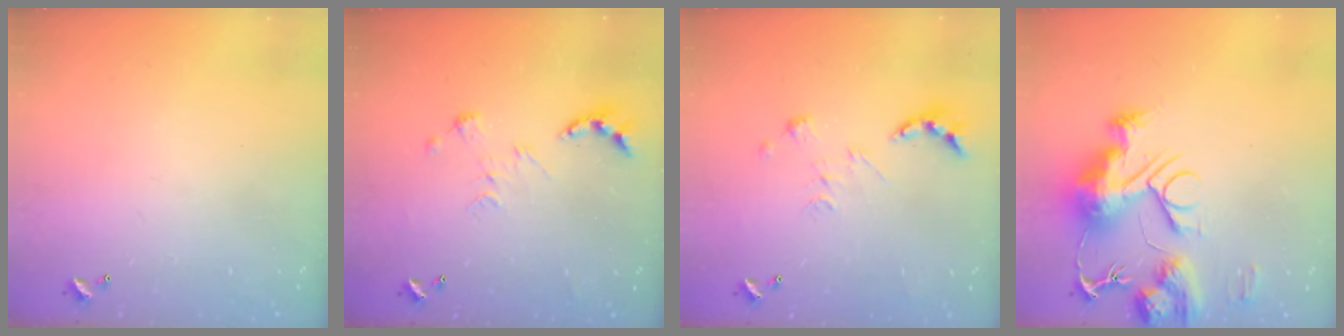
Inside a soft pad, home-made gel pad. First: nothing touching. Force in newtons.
{"total": 0.0}
{"total": 2.7, "press": 2.2, "slide": 1.5}
{"total": 14.8, "press": 14.7, "slide": 1.3}